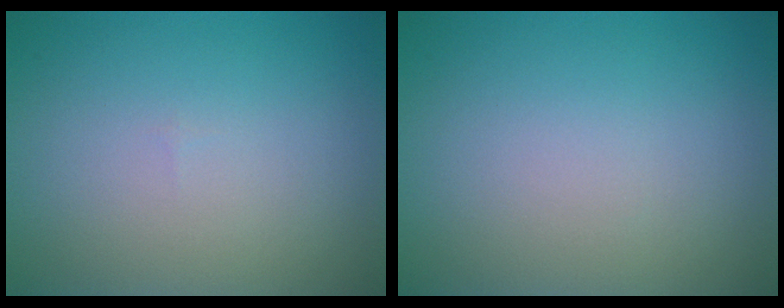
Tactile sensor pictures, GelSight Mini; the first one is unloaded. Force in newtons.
{"total": 0.0}